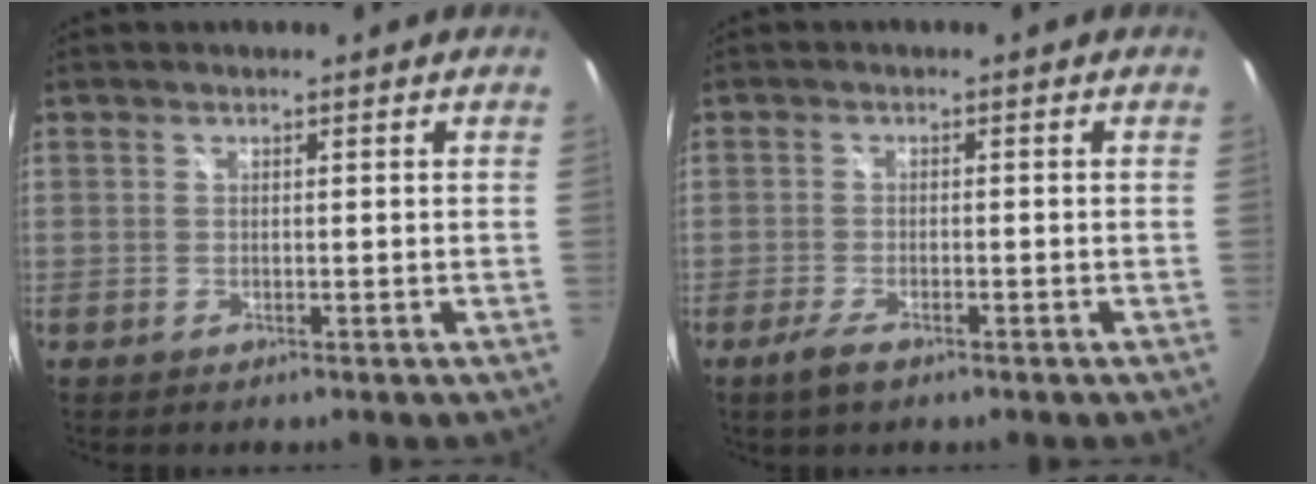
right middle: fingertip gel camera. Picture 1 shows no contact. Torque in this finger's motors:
{"motor_torque": [0.60, -0.58, 0.07, 0.05]}